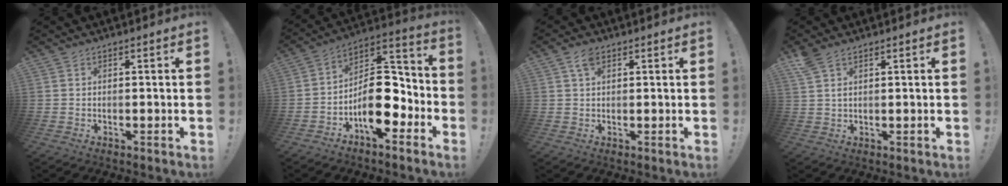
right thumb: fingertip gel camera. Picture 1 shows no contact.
{"total": 16.1, "force": [-5.3, 9.6, 11.8], "torque": [-0.163, 0.034, -0.074]}
{"total": 3.6, "force": [1.7, 1.9, 2.6], "torque": [-0.042, 0.000, 0.030]}
{"total": 2.7, "force": [1.9, 1.1, 1.7], "torque": [-0.041, -0.004, 0.036]}